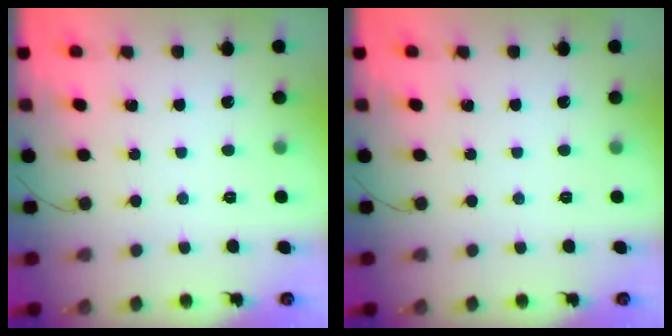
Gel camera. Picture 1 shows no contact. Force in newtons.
{"total": 0.0}